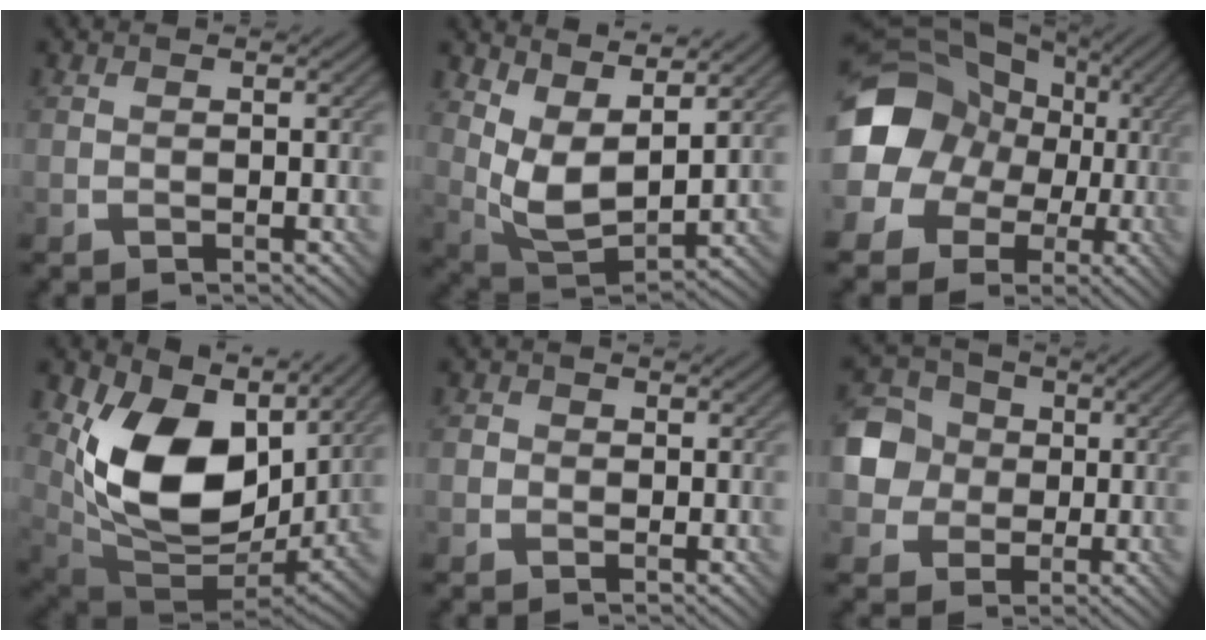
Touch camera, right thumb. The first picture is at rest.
{"total": 8.8, "force": [4.5, 3.8, 6.5], "torque": [-0.152, -0.008, 0.093]}
{"total": 16.7, "force": [1.3, 14.9, 7.6], "torque": [-0.203, -0.007, -0.004]}
{"total": 15.1, "force": [4.9, 9.7, 10.5], "torque": [-0.199, -0.012, 0.096]}
{"total": 1.6, "force": [-0.1, 1.5, 0.3], "torque": [0.002, 0.002, -0.009]}
{"total": 7.0, "force": [0.0, 6.4, 2.9], "torque": [-0.069, 0.008, -0.009]}